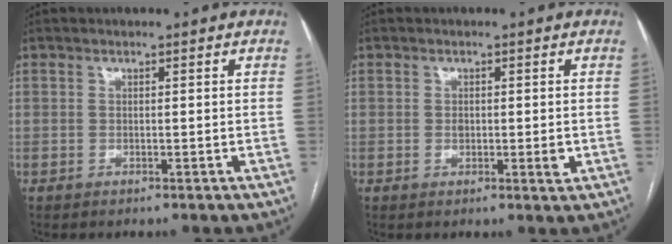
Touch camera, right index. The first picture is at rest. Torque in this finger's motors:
{"motor_torque": [0.01, 0.00, 0.06, 0.02]}